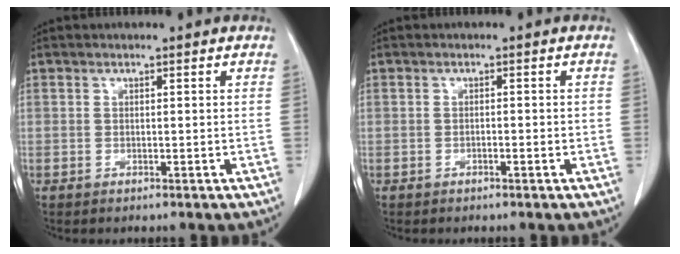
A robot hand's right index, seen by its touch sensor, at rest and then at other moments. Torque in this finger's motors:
{"motor_torque": [0.01, -0.01, -0.03, -0.01]}